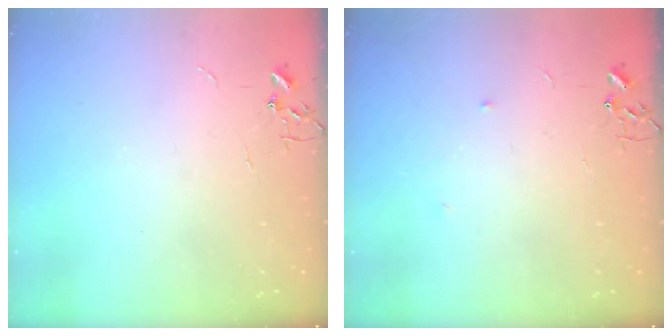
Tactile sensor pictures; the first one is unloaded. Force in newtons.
{"total": 4.2, "press": 4.0, "slide": 1.1}